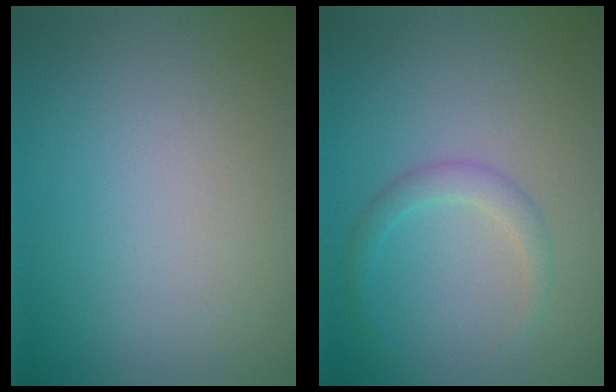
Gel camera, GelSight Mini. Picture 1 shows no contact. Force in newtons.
{"total": 1.7, "press": 1.7, "slide": 0.1}